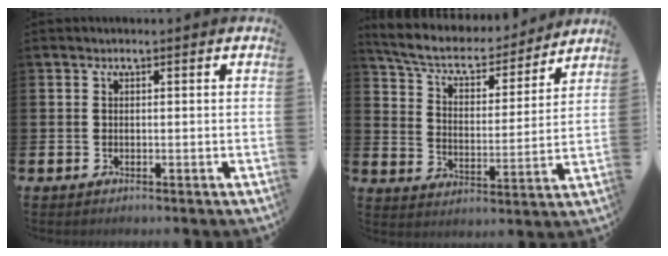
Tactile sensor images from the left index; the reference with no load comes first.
{"total": 7.6, "force": [6.9, 2.2, 2.4], "torque": [-0.088, -0.047, 0.117]}